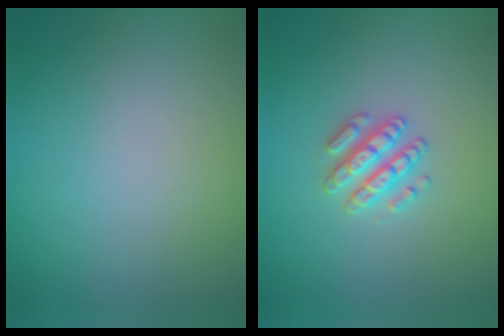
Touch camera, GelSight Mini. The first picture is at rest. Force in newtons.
{"total": 2.6, "press": 2.5, "slide": 0.4}